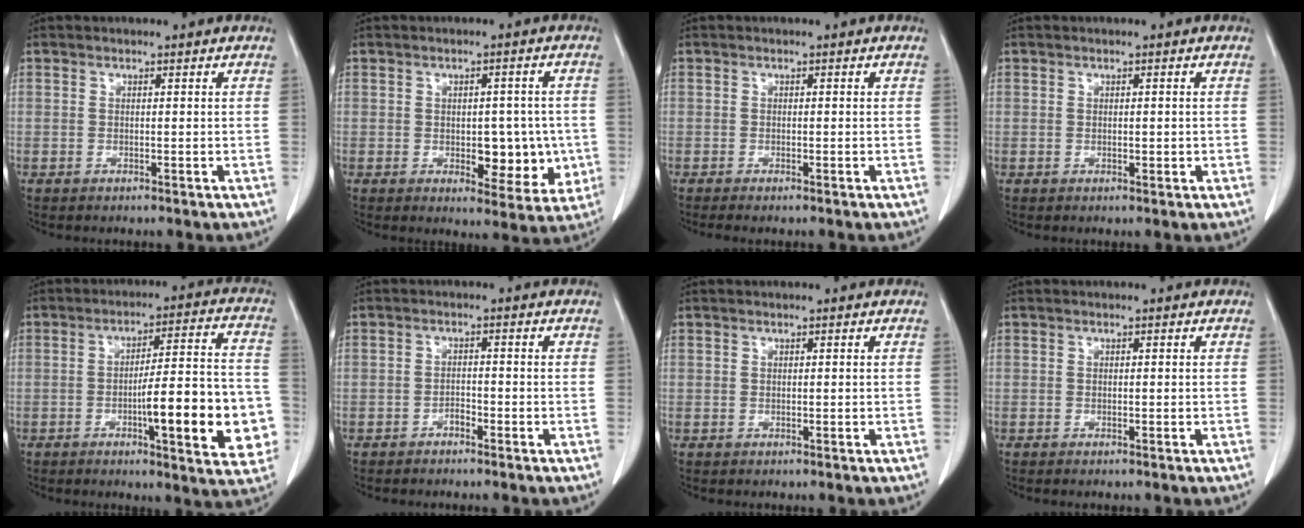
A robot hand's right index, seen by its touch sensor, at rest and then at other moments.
{"total": 7.8, "force": [-1.1, 4.2, 6.5], "torque": [-0.060, 0.006, -0.003]}
{"total": 1.1, "force": [-0.9, 0.0, 0.7], "torque": [-0.012, -0.003, -0.013]}
{"total": 0.9, "force": [0.0, 0.6, 0.6], "torque": [-0.007, 0.000, 0.003]}
{"total": 15.8, "force": [-4.2, 2.8, 14.9], "torque": [-0.184, 0.017, -0.052]}
{"total": 1.4, "force": [-1.1, 0.4, 0.6], "torque": [-0.007, 0.004, -0.018]}
{"total": 0.0}
{"total": 0.0}